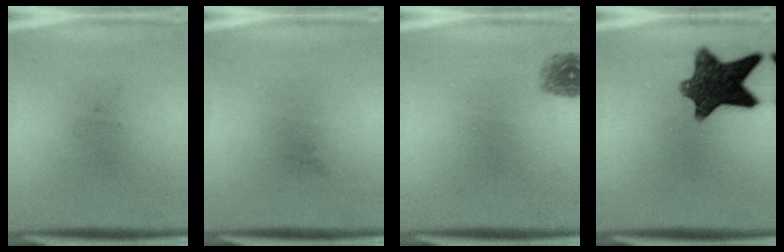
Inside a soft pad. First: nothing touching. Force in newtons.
{"total": 0.0}
{"total": 1.6}
{"total": 11.0}